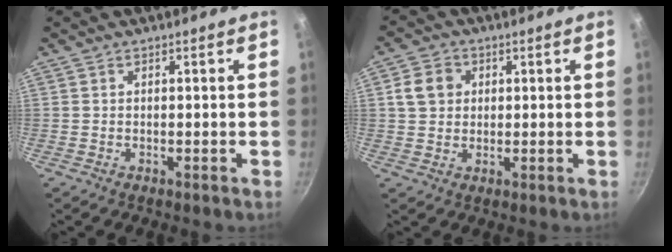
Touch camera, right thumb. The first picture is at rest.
{"total": 5.8, "force": [1.3, 5.0, 2.6], "torque": [-0.027, 0.007, 0.018]}